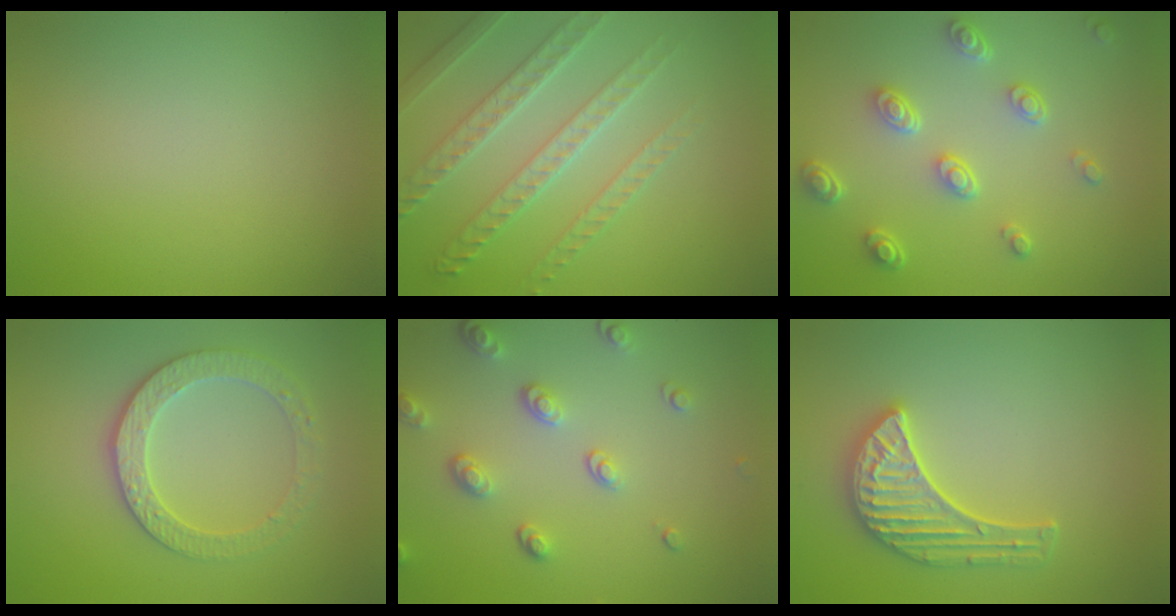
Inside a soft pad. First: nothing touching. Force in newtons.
{"total": 4.1, "press": 4.1, "slide": 0.2}
{"total": 4.0, "press": 3.1, "slide": 2.6}
{"total": 3.4, "press": 3.4, "slide": 0.5}
{"total": 3.2, "press": 2.6, "slide": 1.8}
{"total": 4.2, "press": 3.9, "slide": 1.5}